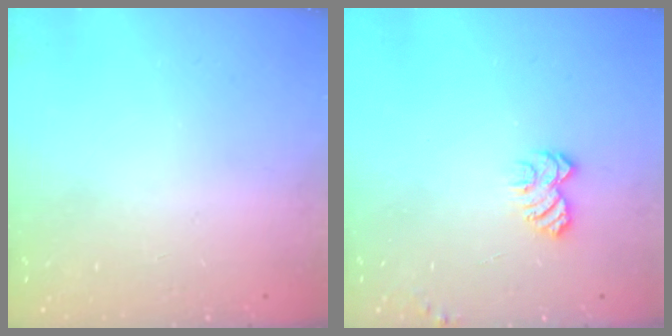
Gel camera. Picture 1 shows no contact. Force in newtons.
{"total": 5.5, "press": 5.4, "slide": 0.5}